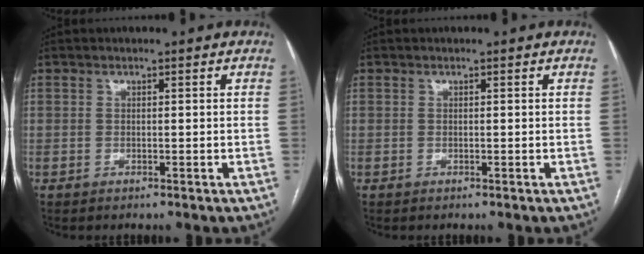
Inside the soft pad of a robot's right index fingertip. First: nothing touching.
{"total": 0.0}